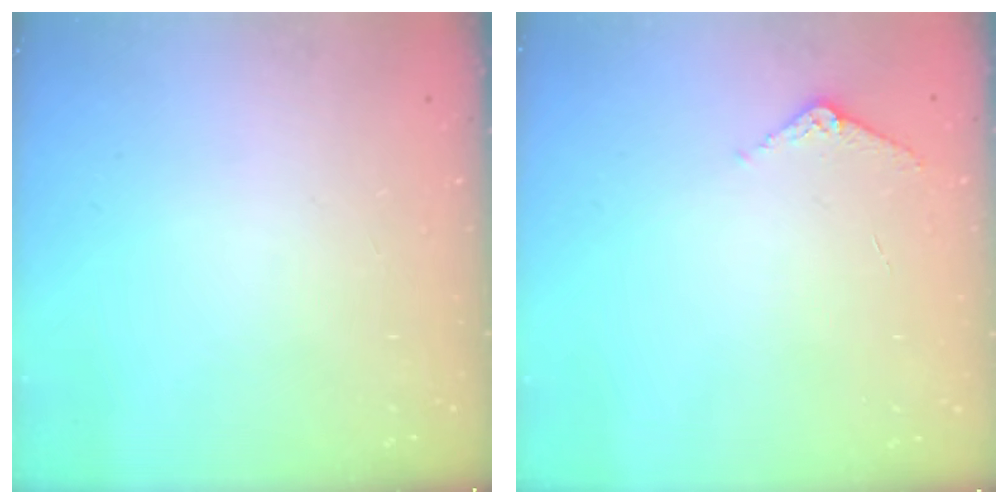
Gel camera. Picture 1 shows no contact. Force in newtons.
{"total": 3.7, "press": 3.7, "slide": 0.4}